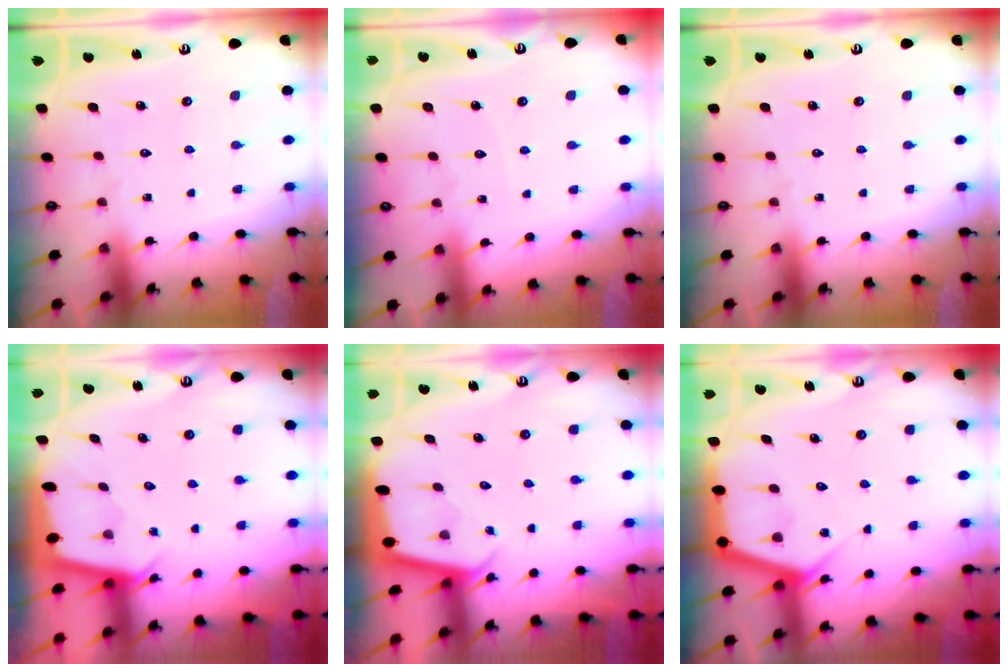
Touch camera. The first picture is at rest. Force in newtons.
{"total": 2.8, "press": 2.8, "slide": 0.4}
{"total": 0.0}
{"total": 2.0, "press": 1.9, "slide": 0.2}
{"total": 2.0, "press": 2.0, "slide": 0.1}
{"total": 6.2, "press": 6.2, "slide": 0.7}